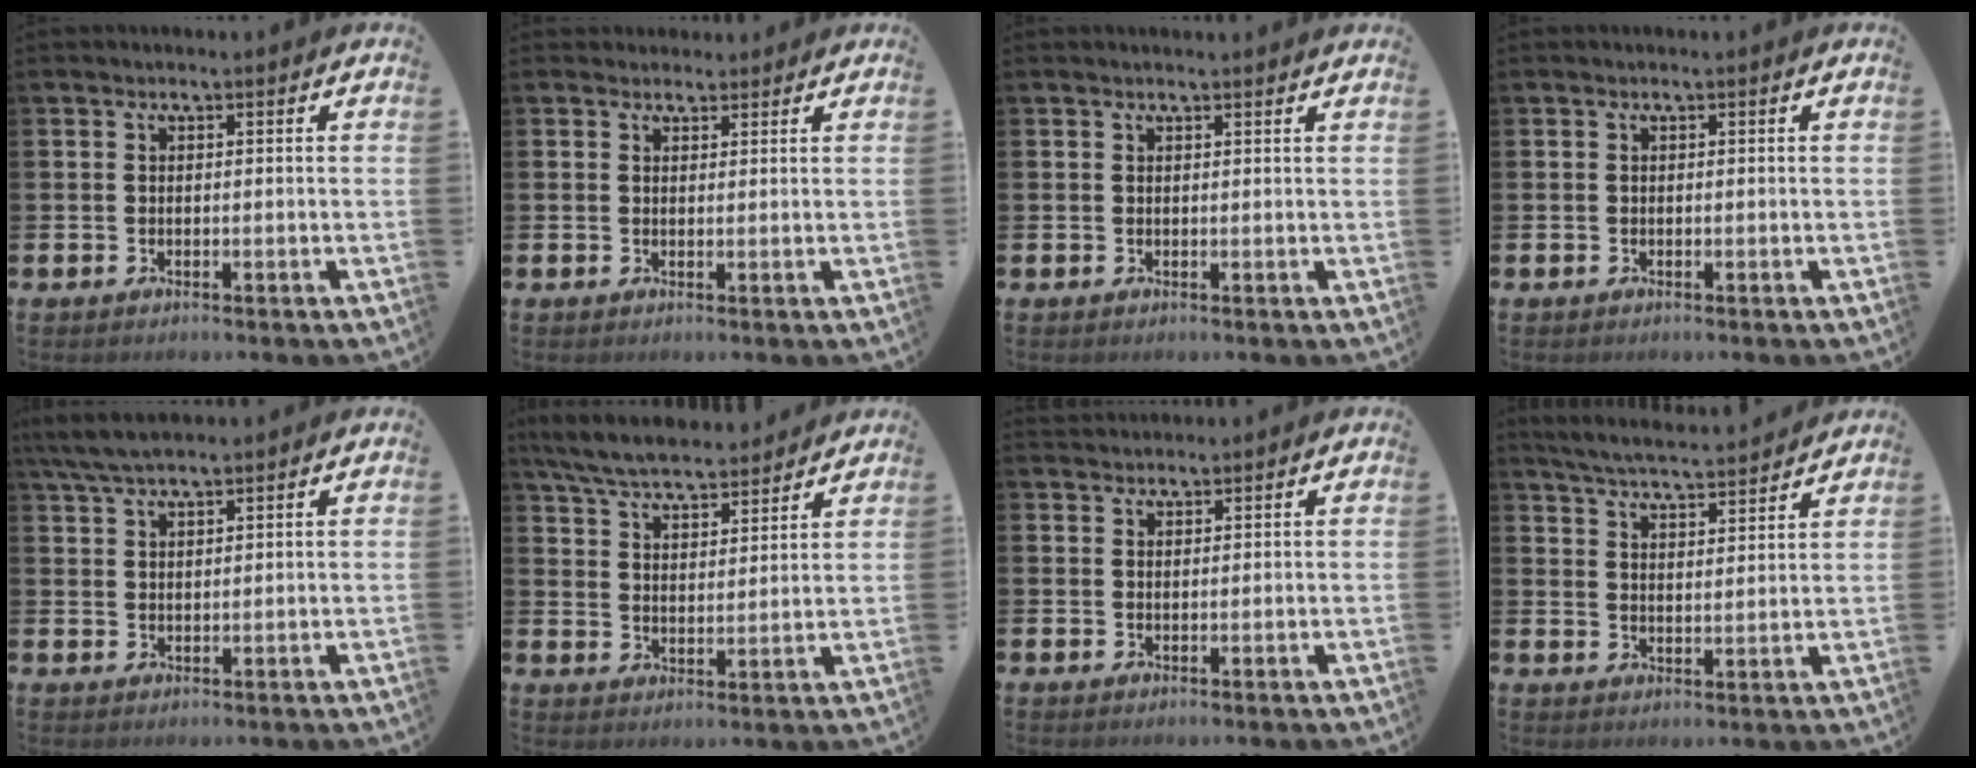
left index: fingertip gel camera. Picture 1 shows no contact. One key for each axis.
{"total": 2.1, "fx": 1.9, "fy": 0.8, "fz": -0.2, "tx": 0.020, "ty": -0.008, "tz": 0.031}
{"total": 0.8, "fx": 0.8, "fy": -0.1, "fz": 0.1, "tx": 0.009, "ty": -0.005, "tz": 0.013}
{"total": 0.0}
{"total": 4.9, "fx": 4.2, "fy": 0.8, "fz": 2.2, "tx": -0.056, "ty": -0.008, "tz": 0.079}
{"total": 6.9, "fx": 6.6, "fy": 1.1, "fz": 1.6, "tx": -0.057, "ty": -0.034, "tz": 0.118}
{"total": 1.7, "fx": 1.7, "fy": 0.4, "fz": -0.1, "tx": 0.013, "ty": -0.008, "tz": 0.029}
{"total": 5.4, "fx": 5.4, "fy": 0.0, "fz": 0.8, "tx": -0.036, "ty": -0.036, "tz": 0.094}